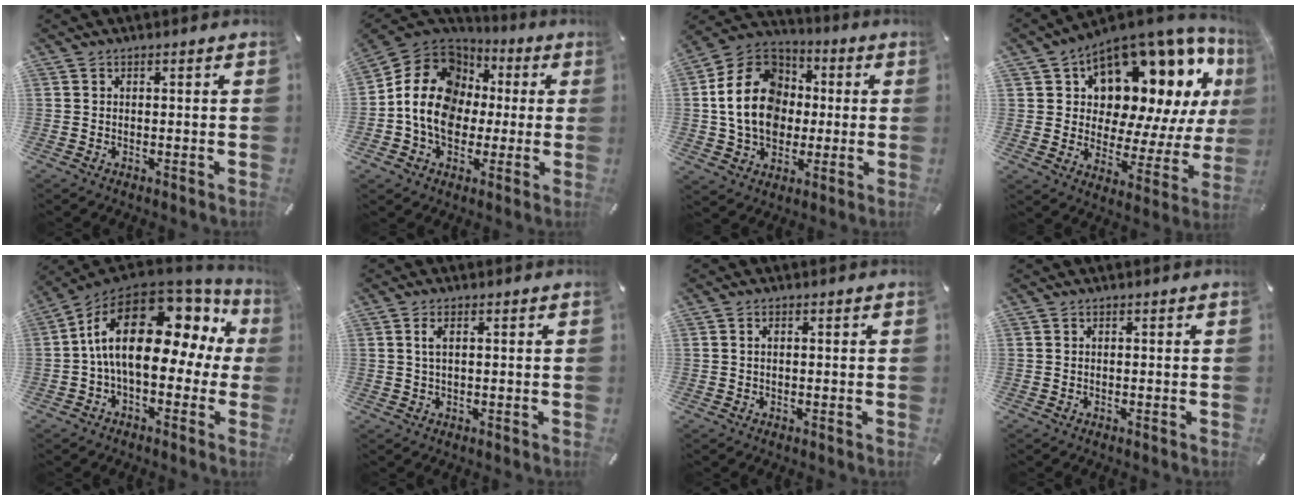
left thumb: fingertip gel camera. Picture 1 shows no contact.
{"total": 15.6, "force": [-1.4, 13.3, 8.0], "torque": [-0.166, 0.020, -0.023]}
{"total": 18.1, "force": [0.1, 15.0, 10.1], "torque": [-0.226, 0.016, 0.000]}
{"total": 14.1, "force": [10.3, 7.6, 5.9], "torque": [-0.082, -0.110, 0.172]}
{"total": 21.1, "force": [3.8, 11.0, 17.6], "torque": [-0.322, -0.020, 0.061]}
{"total": 2.6, "force": [0.6, 1.0, 2.3], "torque": [-0.048, 0.005, 0.008]}
{"total": 1.0, "force": [0.1, 0.6, 0.9], "torque": [-0.018, 0.005, 0.001]}
{"total": 0.0}